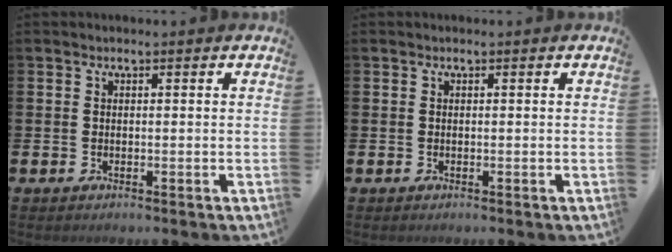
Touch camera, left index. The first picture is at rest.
{"total": 0.0}